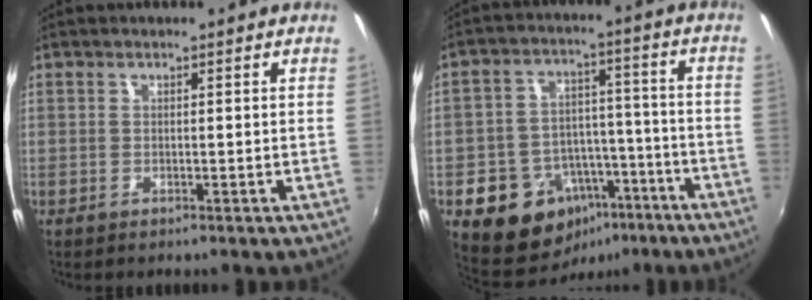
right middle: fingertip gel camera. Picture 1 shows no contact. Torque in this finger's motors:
{"motor_torque": [0.84, -1.22, 0.07, 0.03]}